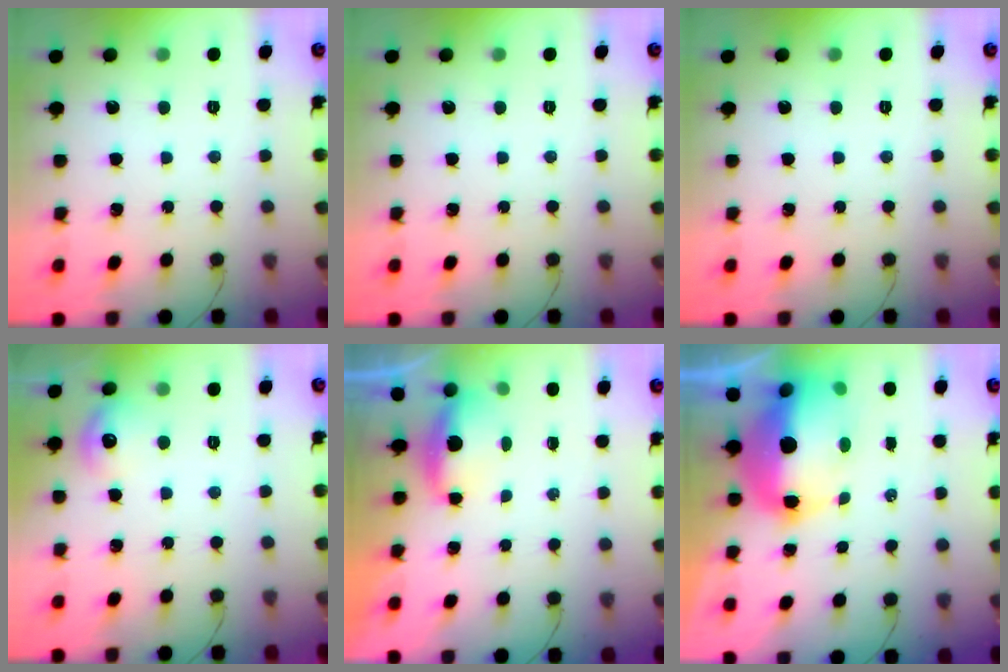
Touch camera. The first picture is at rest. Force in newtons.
{"total": 0.0}
{"total": 0.0}
{"total": 8.5, "press": 8.4, "slide": 1.5}
{"total": 3.5, "press": 3.3, "slide": 0.9}
{"total": 14.3, "press": 14.1, "slide": 2.3}